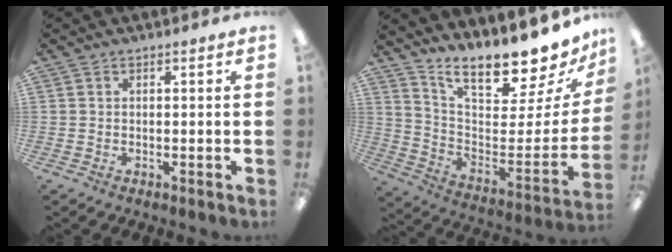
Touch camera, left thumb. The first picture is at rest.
{"total": 15.5, "force": [13.9, 3.1, 6.2], "torque": [-0.081, -0.133, 0.229]}